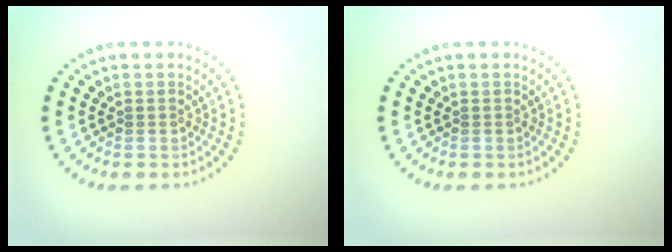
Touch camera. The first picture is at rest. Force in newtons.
{"total": 0.0}